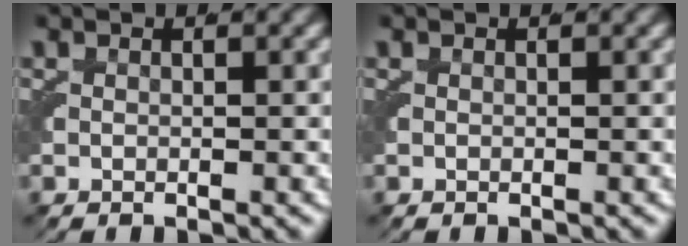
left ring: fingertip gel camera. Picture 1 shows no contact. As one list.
[{"total": 0.0}]